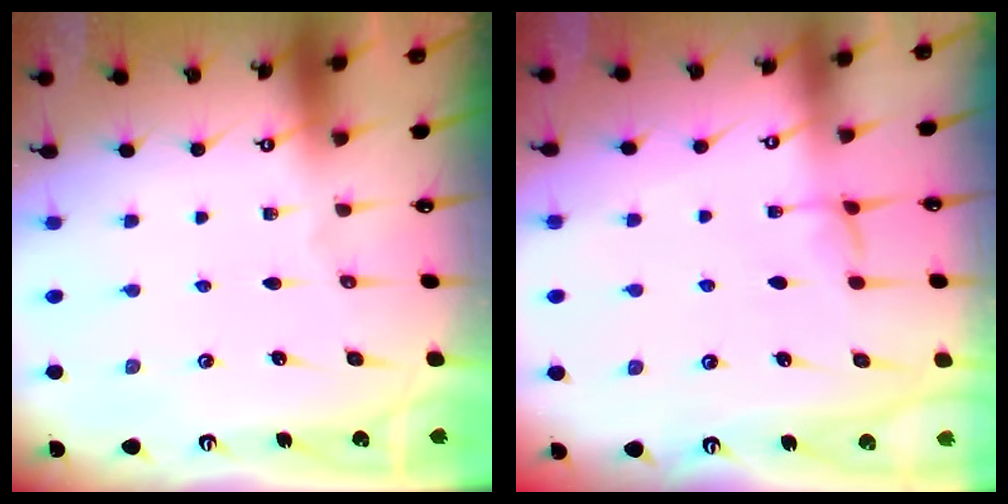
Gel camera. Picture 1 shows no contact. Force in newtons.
{"total": 1.9, "press": 1.9, "slide": 0.2}